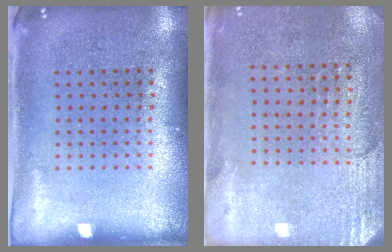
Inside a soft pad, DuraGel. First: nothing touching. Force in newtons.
{"total": 2.6, "press": 2.3, "slide": 1.2}